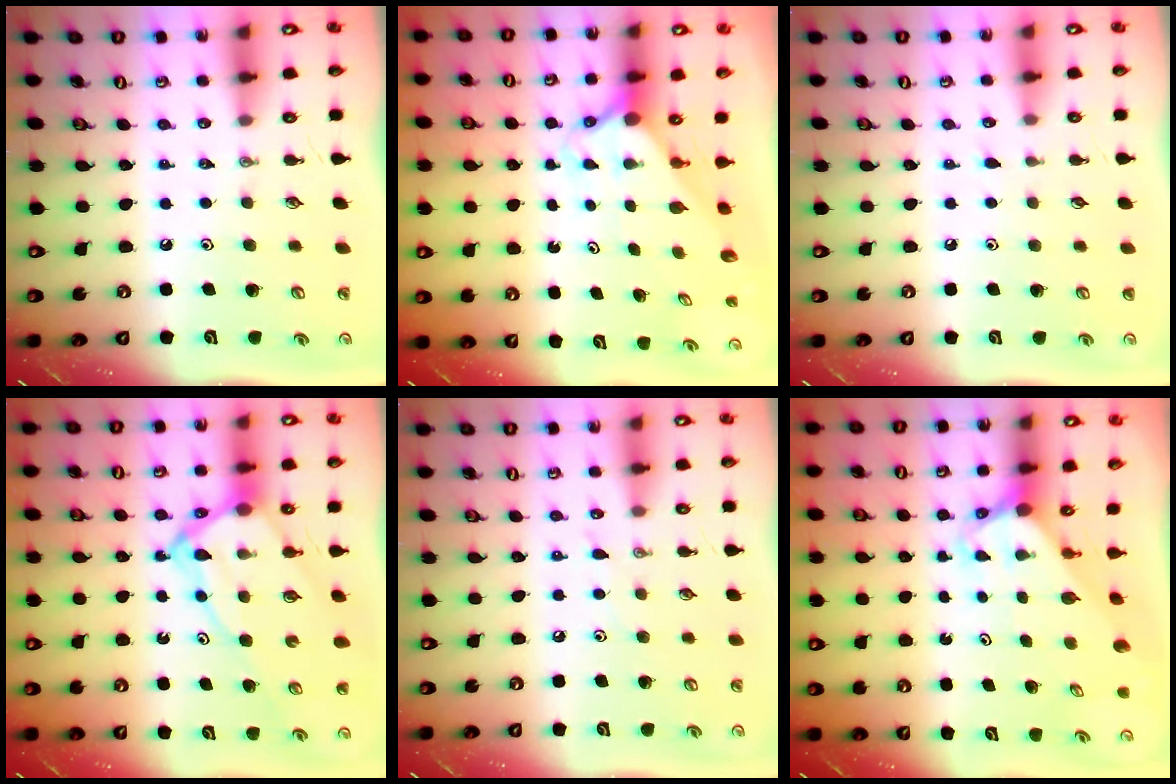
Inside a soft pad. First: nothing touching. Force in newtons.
{"total": 2.3, "press": 2.3, "slide": 0.2}
{"total": 2.9, "press": 2.9, "slide": 0.4}
{"total": 13.0, "press": 13.0, "slide": 1.3}
{"total": 5.4, "press": 5.4, "slide": 0.5}
{"total": 3.1, "press": 3.1, "slide": 0.2}